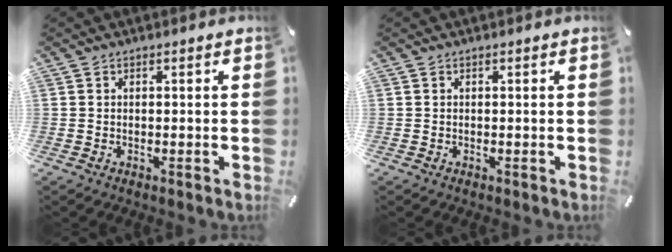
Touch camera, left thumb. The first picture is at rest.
{"total": 0.0}